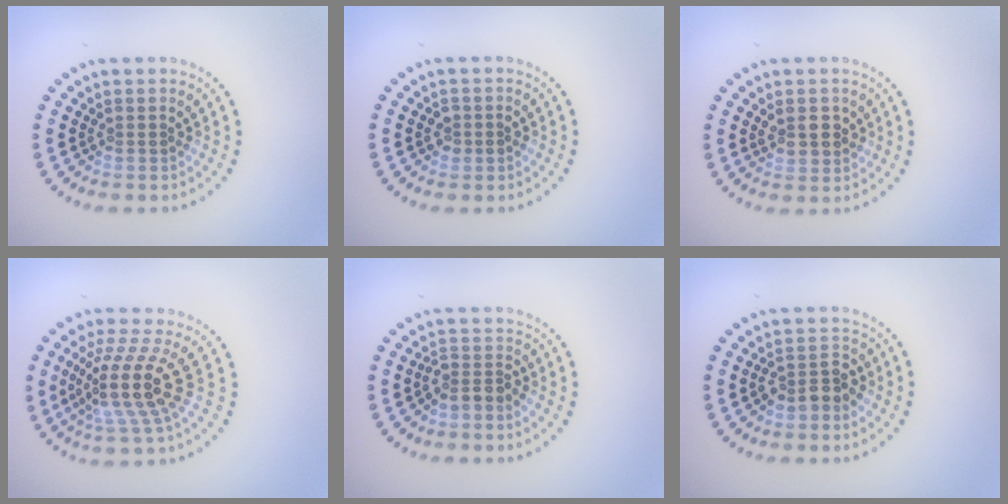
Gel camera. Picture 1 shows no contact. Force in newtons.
{"total": 1.2, "press": 1.2, "slide": 0.1}
{"total": 2.1, "press": 2.0, "slide": 0.6}
{"total": 5.2, "press": 3.8, "slide": 3.5}
{"total": 2.2, "press": 1.6, "slide": 1.4}
{"total": 2.6, "press": 2.4, "slide": 1.0}